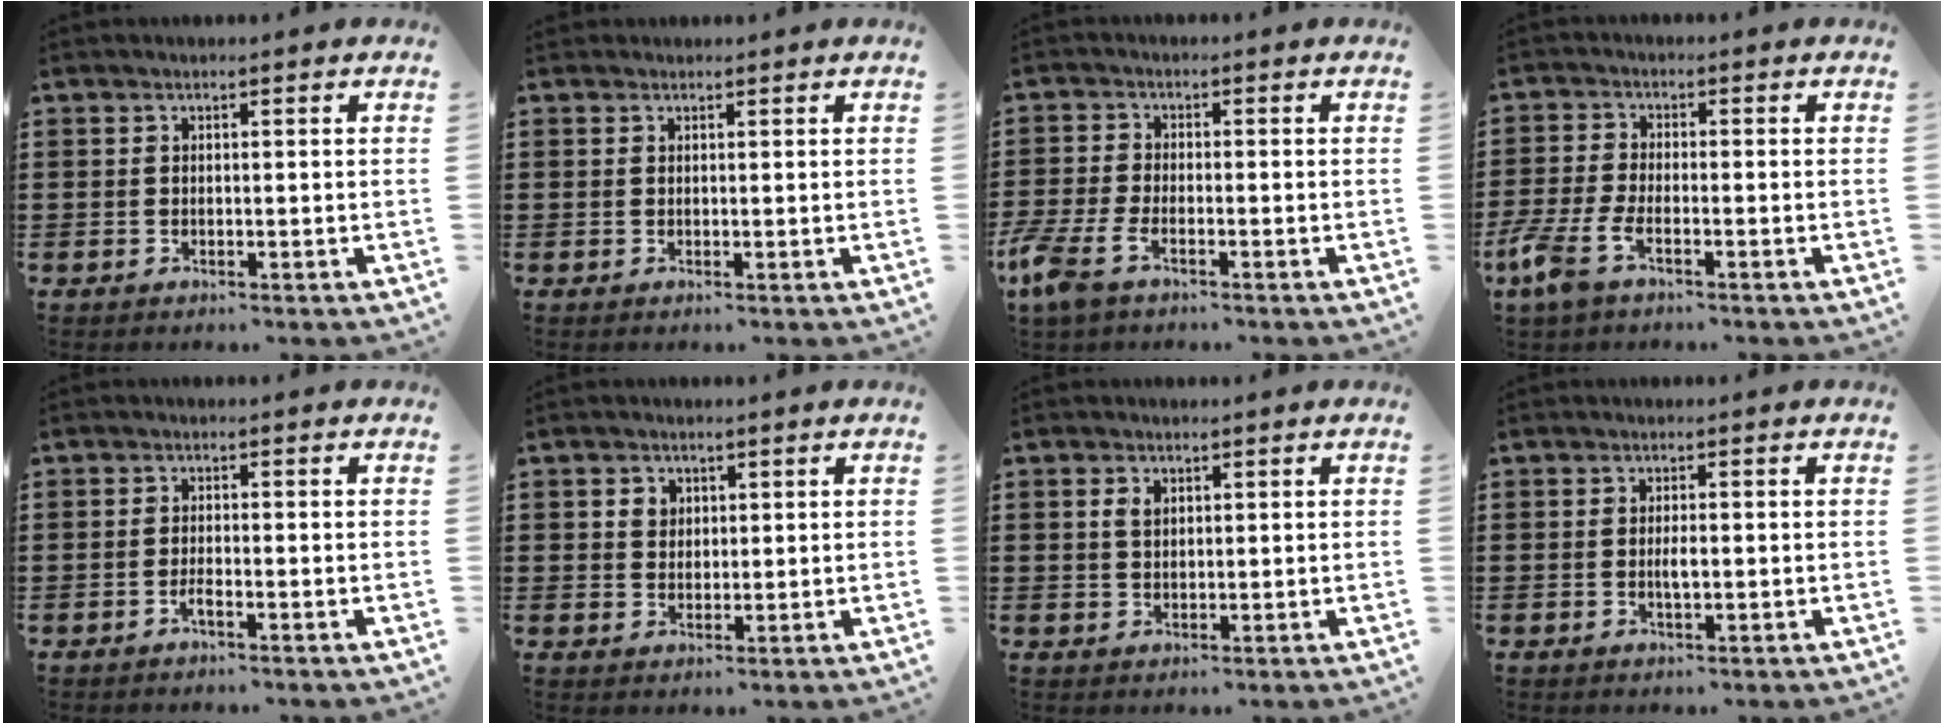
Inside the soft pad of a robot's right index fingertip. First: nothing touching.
{"total": 0.6, "force": [0.5, 0.4, -0.1], "torque": [0.000, 0.003, 0.010]}
{"total": 4.2, "force": [-2.7, 0.9, 3.1], "torque": [-0.097, -0.020, -0.060]}
{"total": 5.1, "force": [-2.9, 1.3, 3.9], "torque": [-0.116, -0.022, -0.064]}
{"total": 1.5, "force": [-1.0, 0.1, 1.2], "torque": [-0.023, -0.007, -0.016]}
{"total": 2.2, "force": [1.0, 1.9, 0.5], "torque": [-0.017, 0.010, 0.017]}
{"total": 1.9, "force": [0.7, 1.2, 1.2], "torque": [-0.027, 0.005, 0.013]}
{"total": 2.0, "force": [-0.2, 0.5, 1.9], "torque": [-0.036, 0.000, -0.005]}